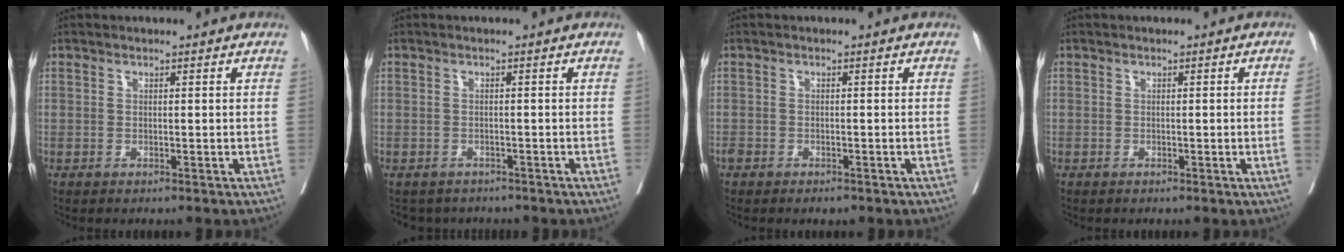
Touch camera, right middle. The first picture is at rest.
{"total": 3.7, "force": [-3.3, 1.7, -0.1], "torque": [0.005, 0.000, -0.045]}
{"total": 2.4, "force": [-1.7, 1.2, 1.1], "torque": [-0.020, -0.002, -0.022]}
{"total": 1.2, "force": [-0.1, -0.4, 1.2], "torque": [-0.015, -0.002, 0.000]}